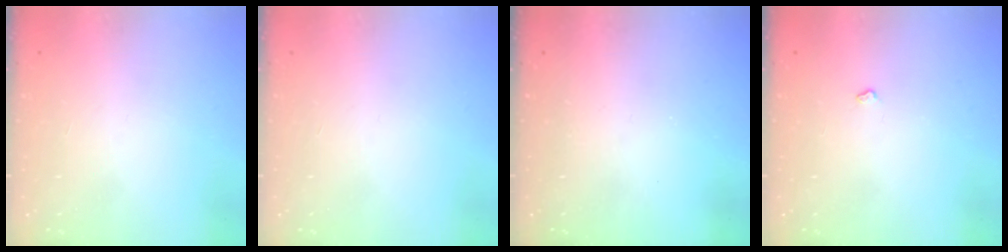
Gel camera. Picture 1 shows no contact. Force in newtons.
{"total": 0.0}
{"total": 0.0}
{"total": 2.9, "press": 2.9, "slide": 0.5}